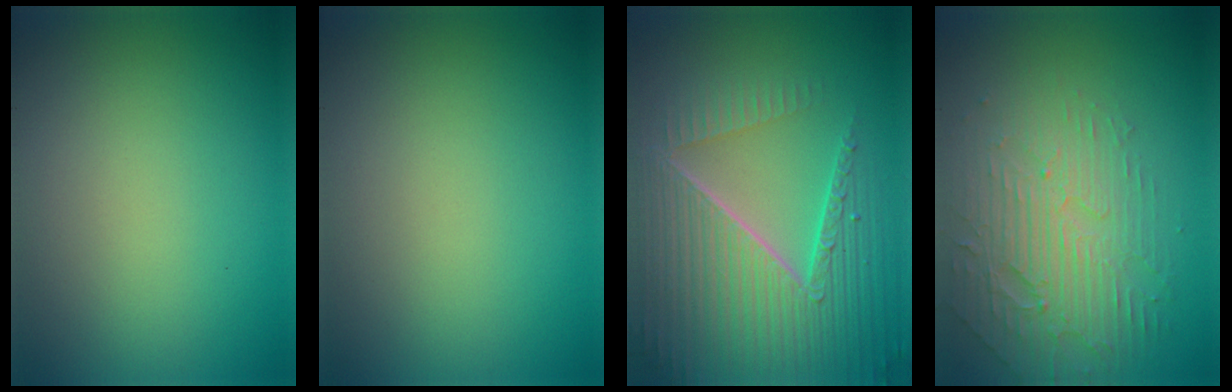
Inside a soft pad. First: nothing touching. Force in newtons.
{"total": 0.0}
{"total": 8.5, "press": 6.0, "slide": 6.1}
{"total": 4.5, "press": 3.9, "slide": 2.3}